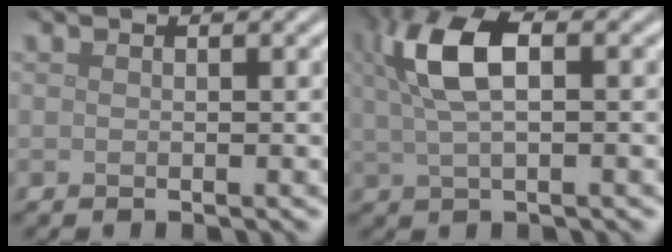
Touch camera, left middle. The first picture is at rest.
{"total": 6.2, "force": [1.7, 2.6, 5.4], "torque": [-0.111, 0.014, 0.028]}